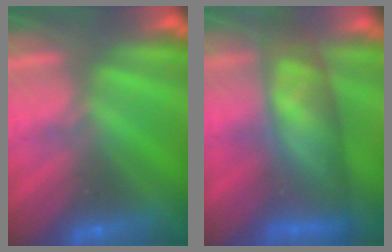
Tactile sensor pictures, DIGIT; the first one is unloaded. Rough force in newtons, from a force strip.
{"total": 14.6}